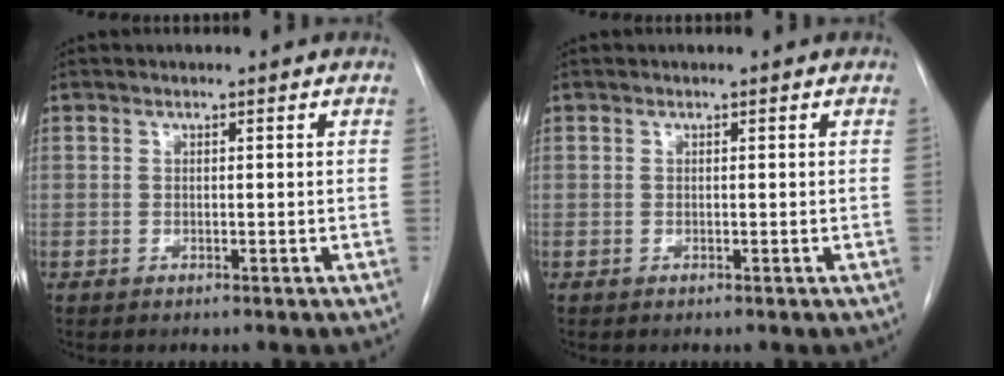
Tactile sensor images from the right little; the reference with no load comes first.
{"total": 0.0}